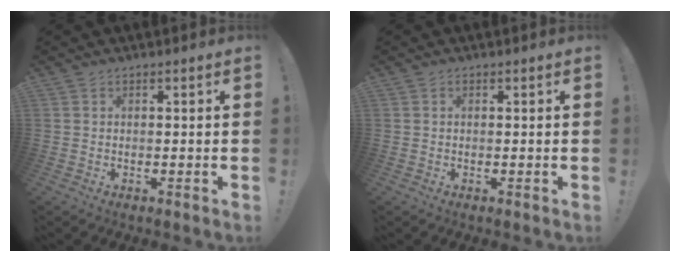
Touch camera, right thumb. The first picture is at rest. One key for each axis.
{"total": 0.0}